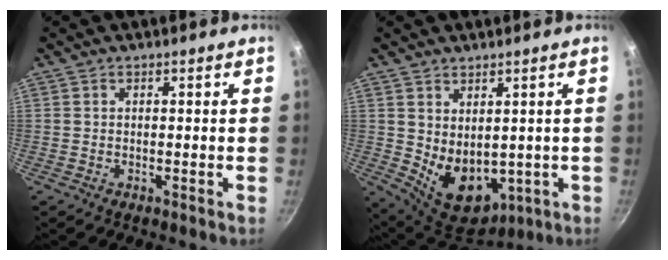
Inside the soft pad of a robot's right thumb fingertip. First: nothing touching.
{"total": 11.1, "force": [0.7, 7.6, 8.1], "torque": [-0.103, -0.031, 0.042]}